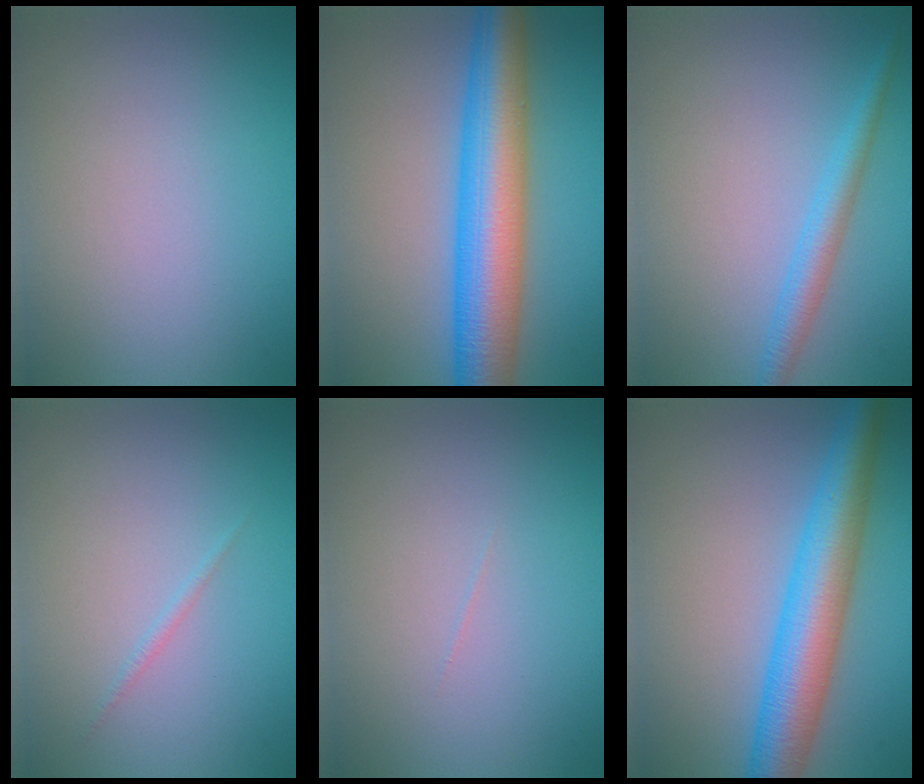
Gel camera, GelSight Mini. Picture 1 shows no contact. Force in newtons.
{"total": 9.6, "press": 9.6, "slide": 0.3}
{"total": 2.5, "press": 2.5, "slide": 0.1}
{"total": 0.5, "press": 0.5, "slide": 0.1}
{"total": 0.0}
{"total": 7.6, "press": 7.6, "slide": 0.1}